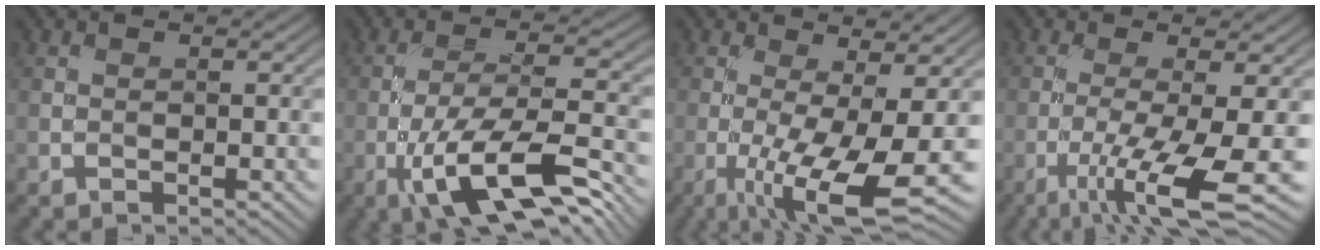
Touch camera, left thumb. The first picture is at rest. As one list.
[{"total": 13.3, "force": [-6.7, 3.9, 10.8], "torque": [-0.204, -0.008, -0.120]}, {"total": 9.3, "force": [-2.7, 1.8, 8.7], "torque": [-0.155, -0.010, -0.036]}, {"total": 9.0, "force": [-3.6, 1.4, 8.2], "torque": [-0.134, -0.003, -0.060]}]